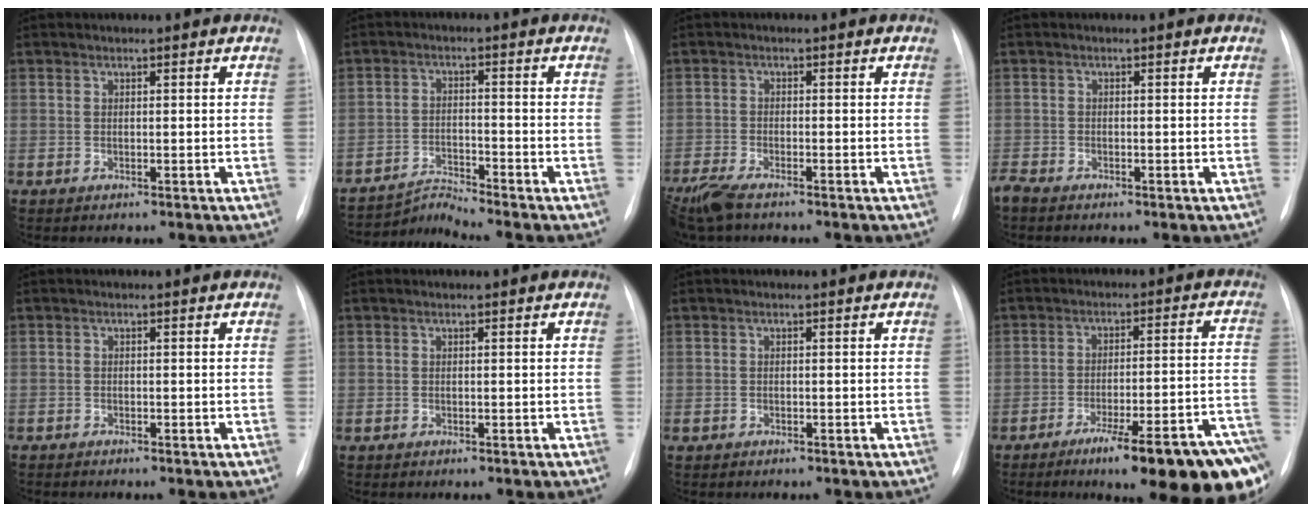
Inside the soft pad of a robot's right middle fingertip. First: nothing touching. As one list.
[{"total": 4.7, "force": [-4.1, -2.0, -1.1], "torque": [0.004, -0.014, -0.074]}, {"total": 6.1, "force": [-4.8, 1.3, 3.5], "torque": [-0.077, -0.017, -0.090]}, {"total": 1.9, "force": [-1.5, 0.7, 0.9], "torque": [-0.024, -0.004, -0.025]}, {"total": 1.1, "force": [-1.0, 0.2, 0.4], "torque": [-0.007, -0.002, -0.015]}, {"total": 0.0}, {"total": 1.1, "force": [-0.9, 0.6, 0.3], "torque": [-0.009, 0.000, -0.012]}, {"total": 20.5, "force": [-13.6, 1.7, 15.2], "torque": [-0.112, 0.019, -0.194]}]